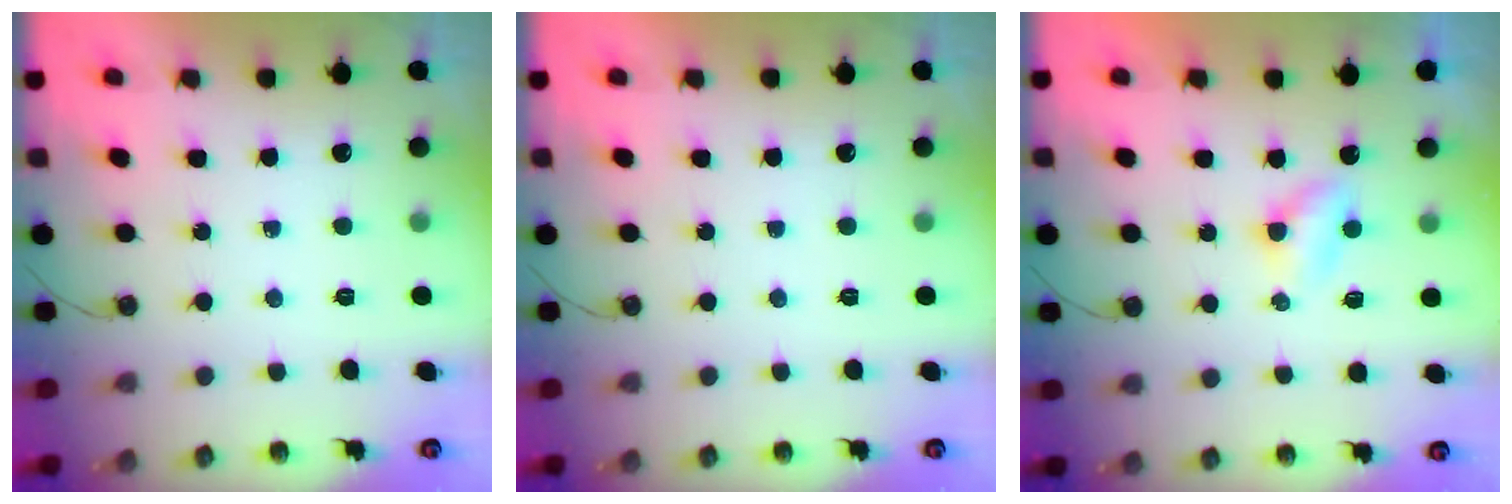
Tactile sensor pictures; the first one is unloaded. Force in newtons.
{"total": 0.0}
{"total": 2.7, "press": 2.7, "slide": 0.4}